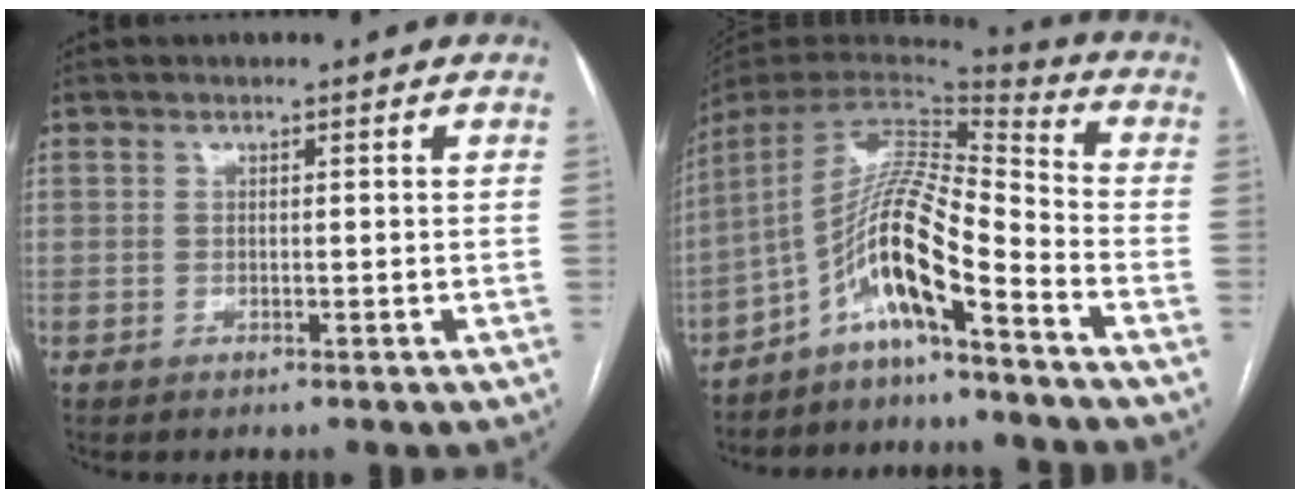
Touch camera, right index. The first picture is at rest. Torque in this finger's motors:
{"motor_torque": [1.25, -0.89, 0.51, 0.21]}